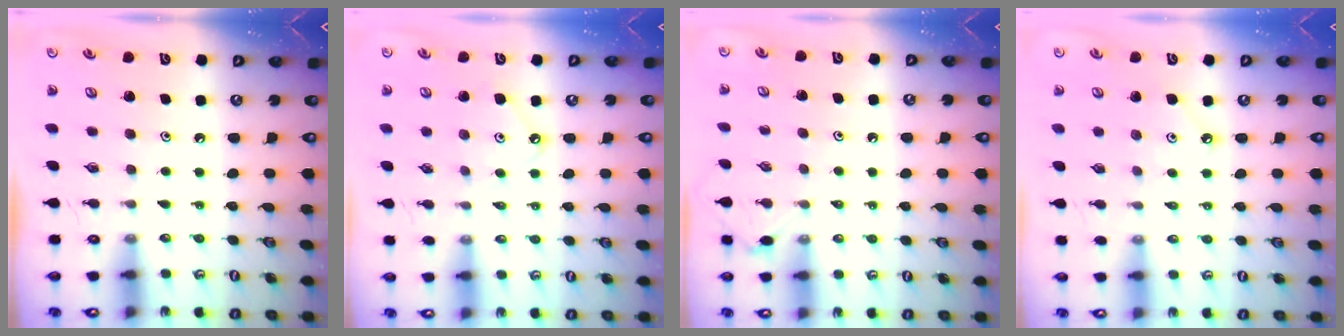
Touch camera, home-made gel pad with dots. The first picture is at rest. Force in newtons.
{"total": 4.4, "press": 4.3, "slide": 0.6}
{"total": 4.7, "press": 4.6, "slide": 0.7}
{"total": 3.0, "press": 3.0, "slide": 0.3}